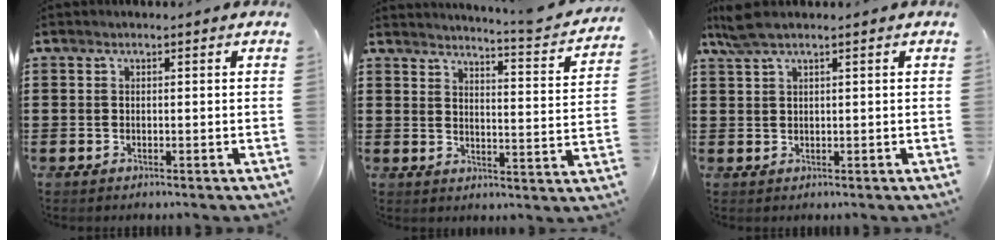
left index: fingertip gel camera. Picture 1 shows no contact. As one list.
[{"total": 4.0, "force": [3.6, -1.1, 1.5], "torque": [-0.040, -0.041, 0.051]}, {"total": 3.2, "force": [1.9, 0.3, 2.5], "torque": [-0.051, 0.001, 0.035]}]